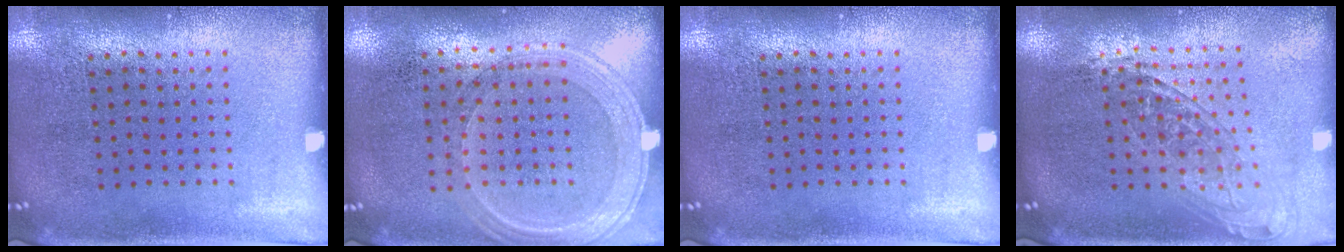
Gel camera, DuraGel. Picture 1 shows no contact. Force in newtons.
{"total": 1.2, "press": 1.1, "slide": 0.3}
{"total": 0.0}
{"total": 1.6, "press": 1.3, "slide": 1.0}